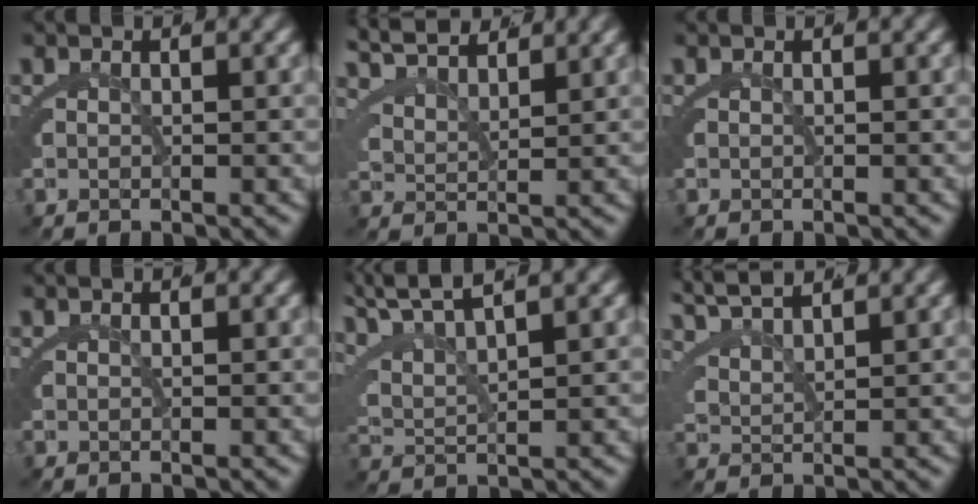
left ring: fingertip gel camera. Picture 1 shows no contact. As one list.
[{"total": 3.9, "force": [3.7, -0.1, 1.3], "torque": [-0.023, 0.004, 0.070]}, {"total": 0.0}, {"total": 0.0}, {"total": 4.4, "force": [3.2, 1.6, 2.5], "torque": [-0.063, 0.003, 0.061]}, {"total": 3.7, "force": [3.5, -0.4, 1.1], "torque": [-0.024, 0.007, 0.067]}]